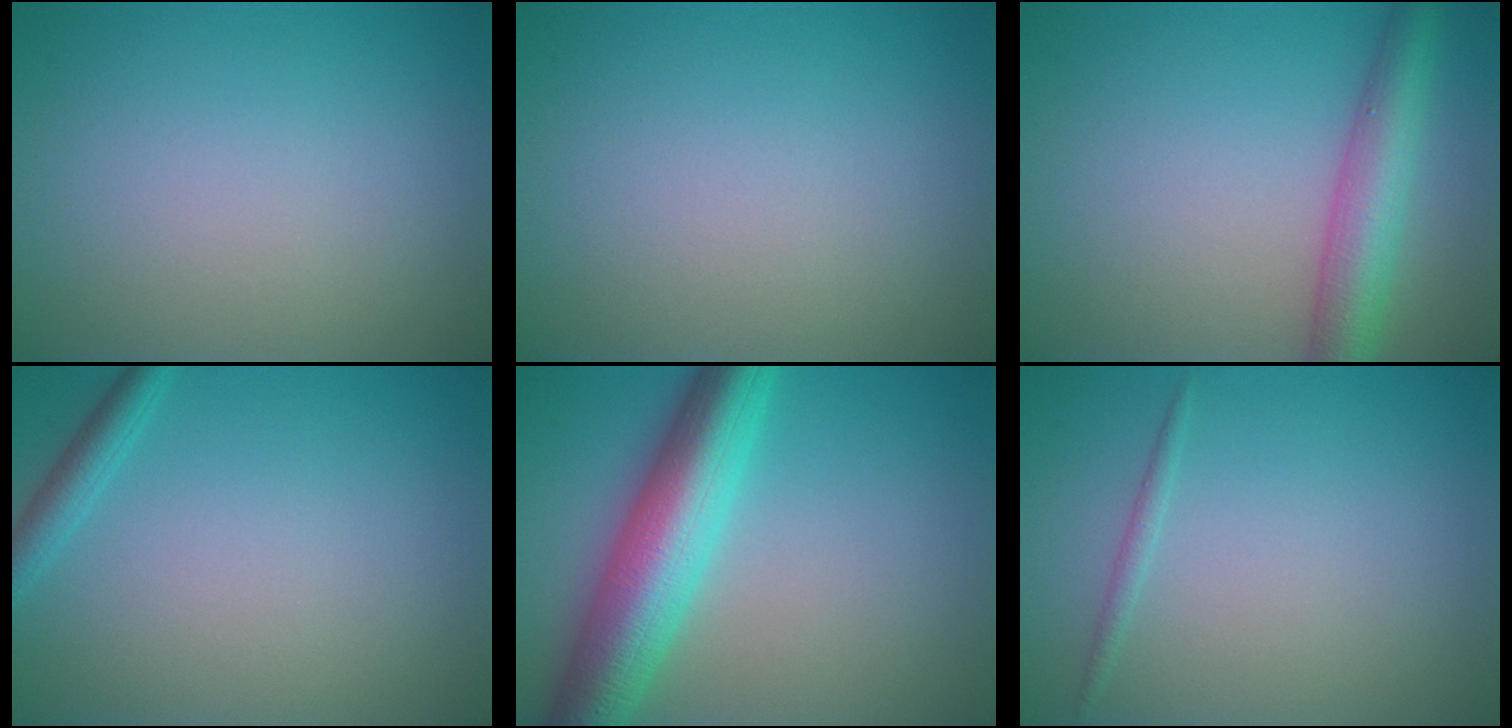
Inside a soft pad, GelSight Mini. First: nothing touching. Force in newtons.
{"total": 0.0}
{"total": 5.2, "press": 5.2, "slide": 0.1}
{"total": 1.8, "press": 1.8, "slide": 0.1}
{"total": 9.0, "press": 9.0, "slide": 0.3}
{"total": 0.8, "press": 0.8, "slide": 0.1}